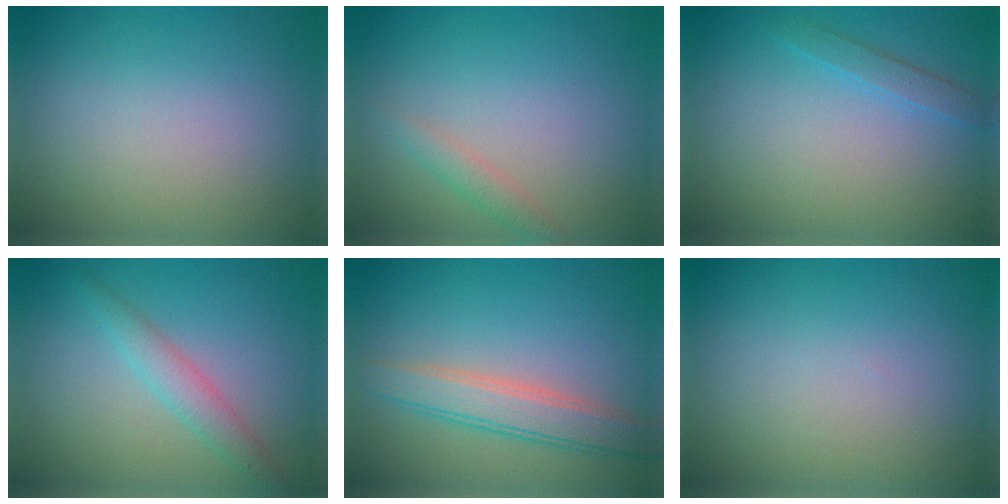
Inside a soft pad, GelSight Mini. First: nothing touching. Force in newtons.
{"total": 1.5, "press": 1.5, "slide": 0.1}
{"total": 1.3, "press": 1.3, "slide": 0.1}
{"total": 2.5, "press": 2.5, "slide": 0.1}
{"total": 3.9, "press": 3.9, "slide": 0.1}
{"total": 0.0}